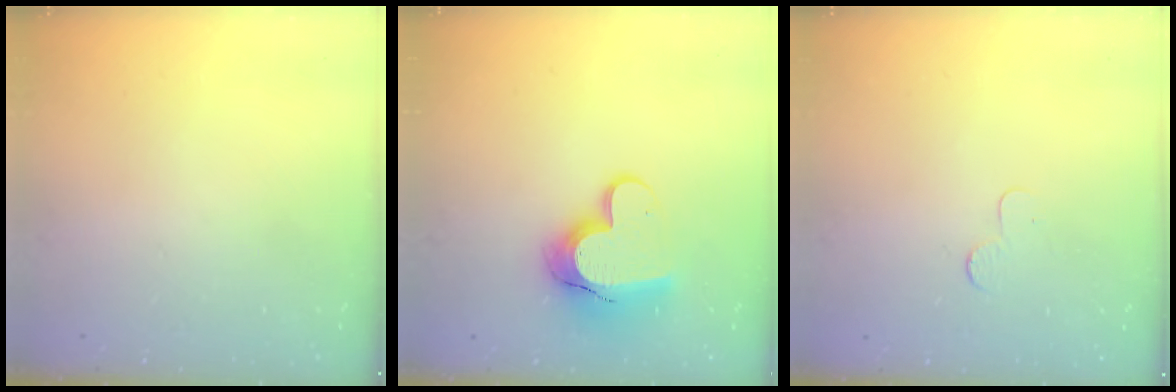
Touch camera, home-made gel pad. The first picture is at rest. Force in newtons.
{"total": 11.8, "press": 11.8, "slide": 1.0}
{"total": 2.3, "press": 2.3, "slide": 0.2}